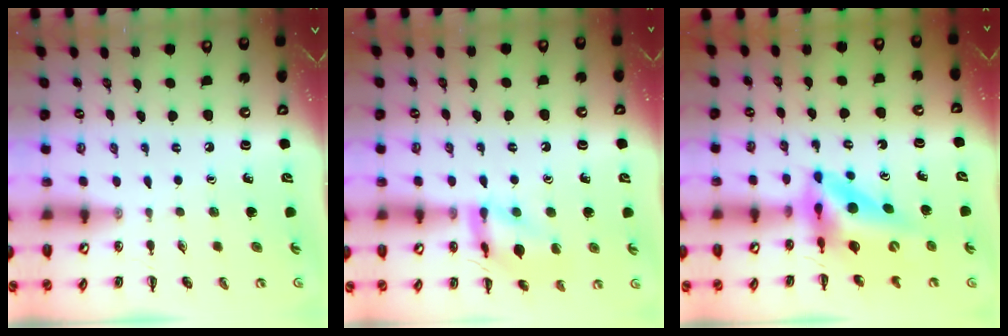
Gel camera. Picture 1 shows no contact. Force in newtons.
{"total": 12.4, "press": 12.4, "slide": 0.6}
{"total": 11.2, "press": 10.7, "slide": 3.3}